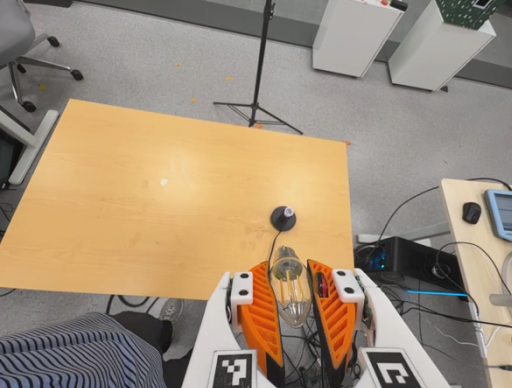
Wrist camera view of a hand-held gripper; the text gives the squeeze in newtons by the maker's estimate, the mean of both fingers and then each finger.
{"total": 21.2, "left": 24.5, "right": 17.9}